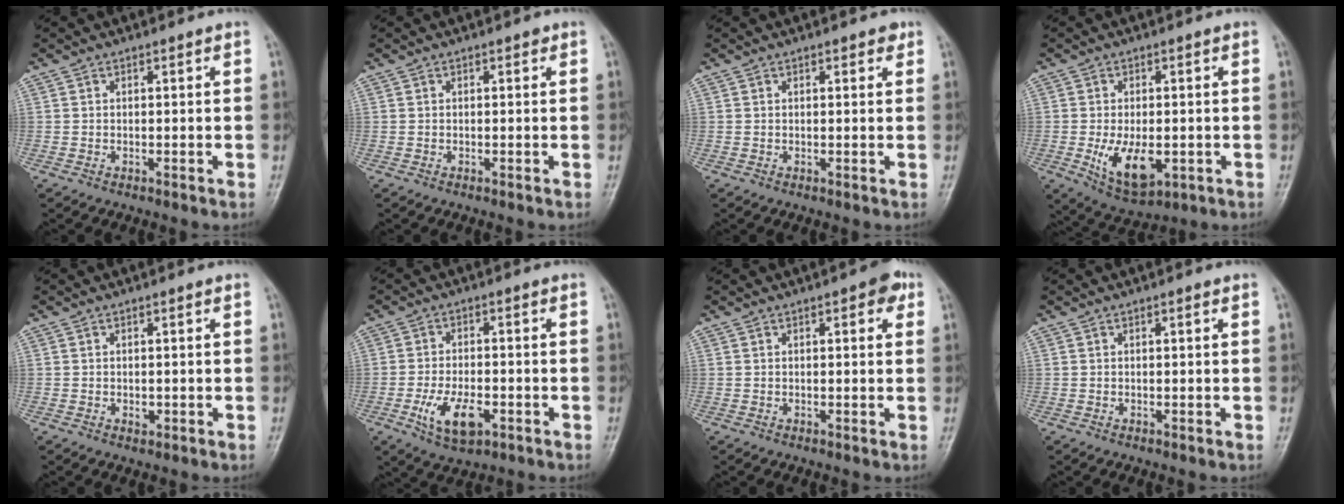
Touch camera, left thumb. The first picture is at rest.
{"total": 0.5, "force": [0.3, 0.3, 0.4], "torque": [-0.001, 0.000, -0.001]}
{"total": 1.5, "force": [1.0, 0.7, 1.0], "torque": [-0.004, -0.002, 0.009]}
{"total": 9.3, "force": [-1.9, 5.0, 7.6], "torque": [-0.120, -0.013, -0.020]}
{"total": 1.2, "force": [-0.1, 0.9, 0.9], "torque": [-0.006, -0.001, 0.001]}
{"total": 8.1, "force": [-3.0, 4.1, 6.3], "torque": [-0.114, 0.005, -0.048]}
{"total": 3.6, "force": [1.6, 1.4, 2.9], "torque": [-0.027, 0.000, 0.013]}
{"total": 0.7, "force": [0.3, 0.1, 0.6], "torque": [-0.010, 0.001, 0.003]}